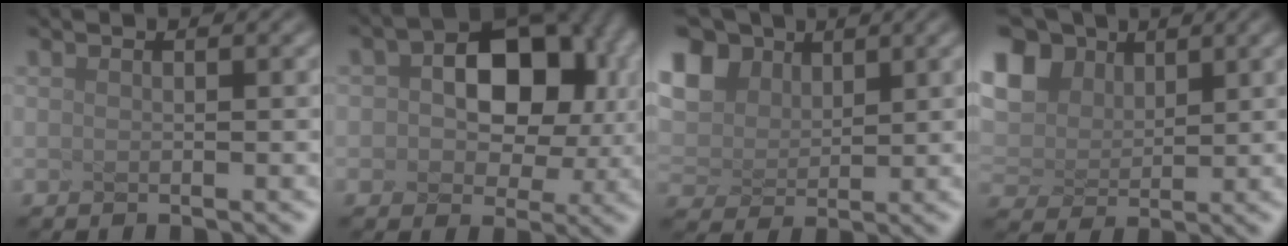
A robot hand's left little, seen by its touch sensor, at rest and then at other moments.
{"total": 7.5, "force": [0.4, 4.9, 5.7], "torque": [-0.104, 0.001, 0.035]}
{"total": 4.4, "force": [2.6, 3.0, 2.0], "torque": [-0.101, 0.012, 0.077]}
{"total": 5.2, "force": [2.8, 3.6, 2.5], "torque": [-0.109, 0.016, 0.079]}